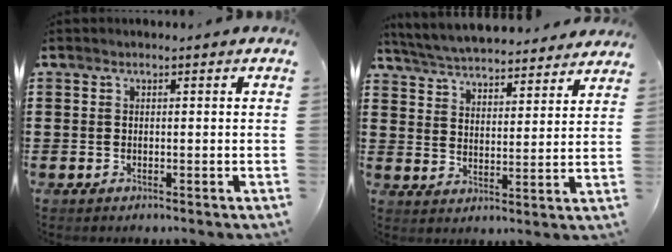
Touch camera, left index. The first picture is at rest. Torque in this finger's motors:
{"motor_torque": [2.14, 0.00, 0.71, 0.20]}